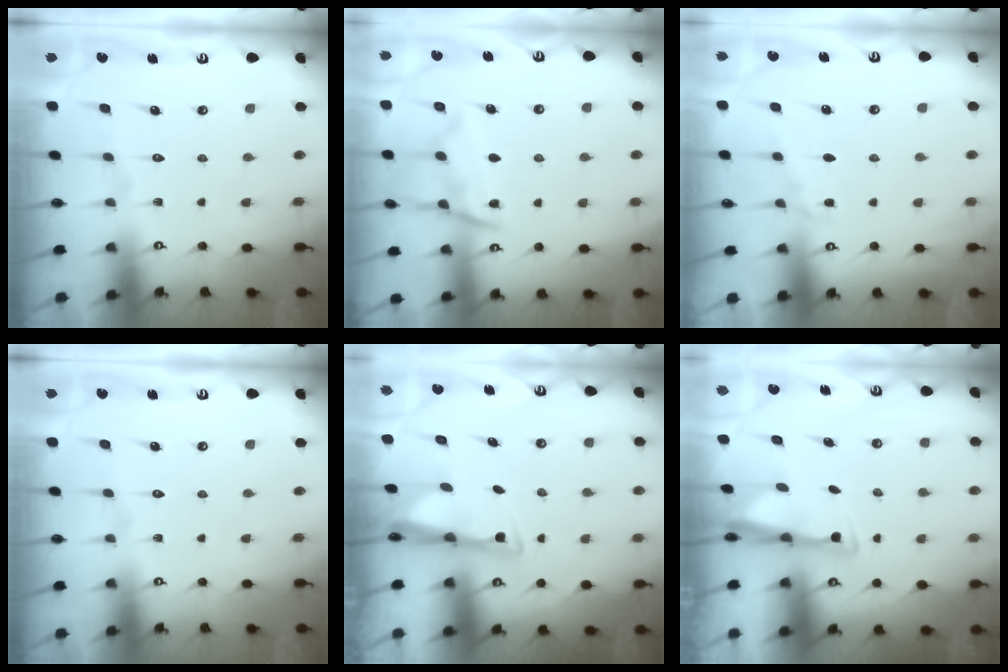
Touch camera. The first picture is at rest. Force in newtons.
{"total": 12.2, "press": 12.1, "slide": 1.1}
{"total": 4.3, "press": 4.3, "slide": 0.5}
{"total": 0.0}
{"total": 3.2, "press": 3.1, "slide": 0.8}
{"total": 3.3, "press": 3.2, "slide": 0.9}